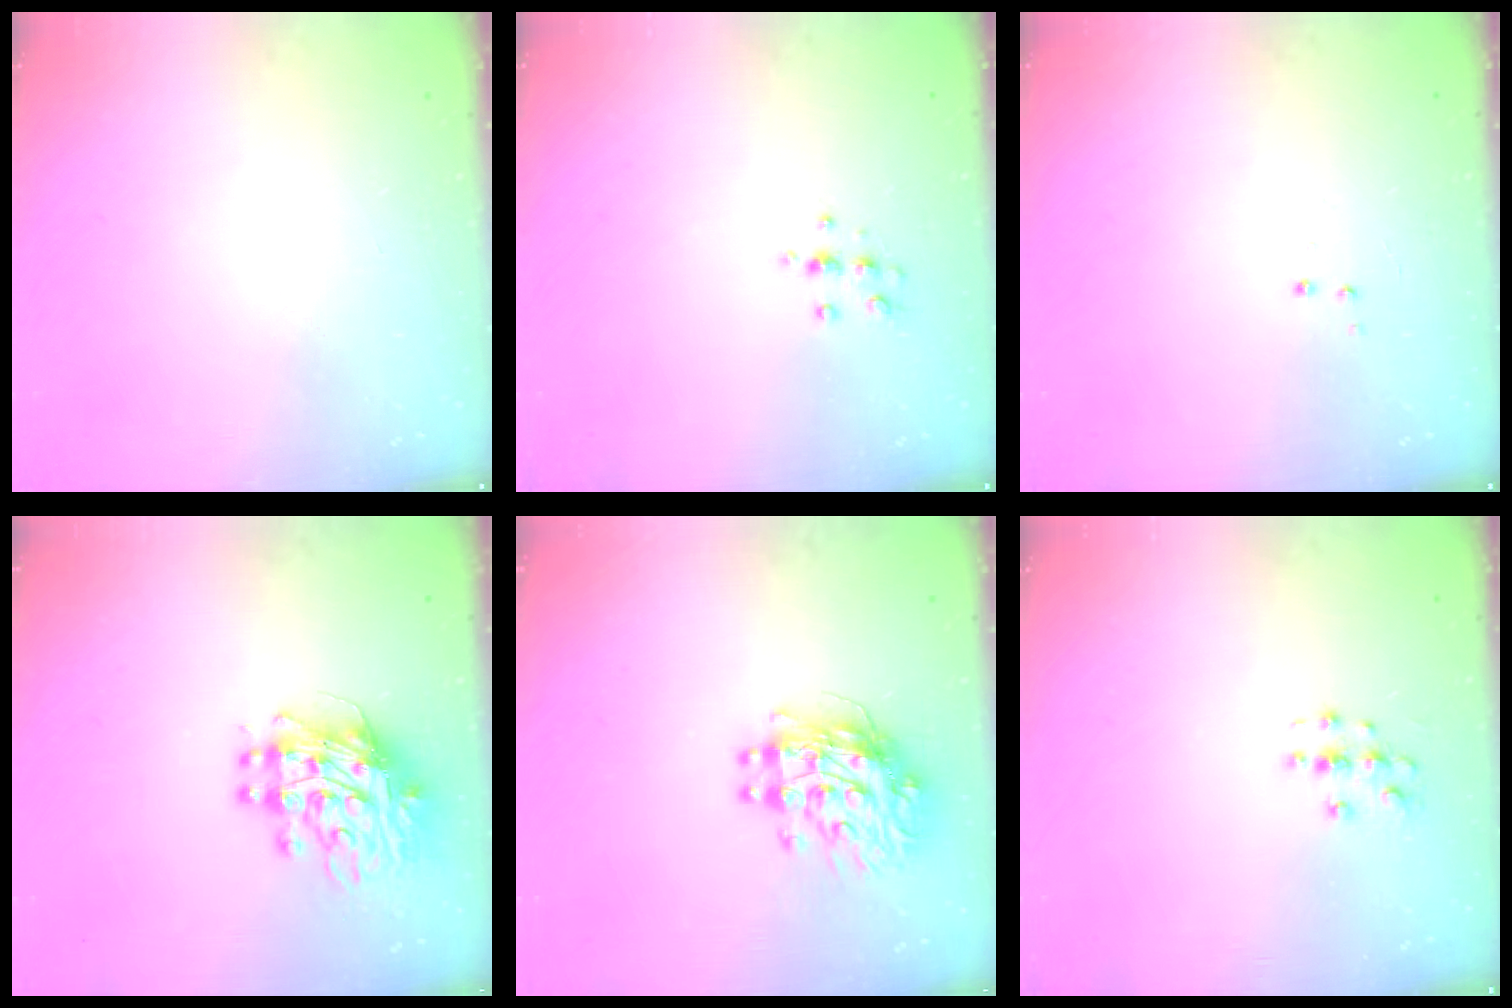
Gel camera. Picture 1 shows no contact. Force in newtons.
{"total": 6.2, "press": 6.2, "slide": 0.9}
{"total": 2.9, "press": 2.8, "slide": 0.4}
{"total": 12.0, "press": 11.9, "slide": 1.1}
{"total": 11.5, "press": 11.4, "slide": 0.9}
{"total": 2.8, "press": 2.8, "slide": 0.3}